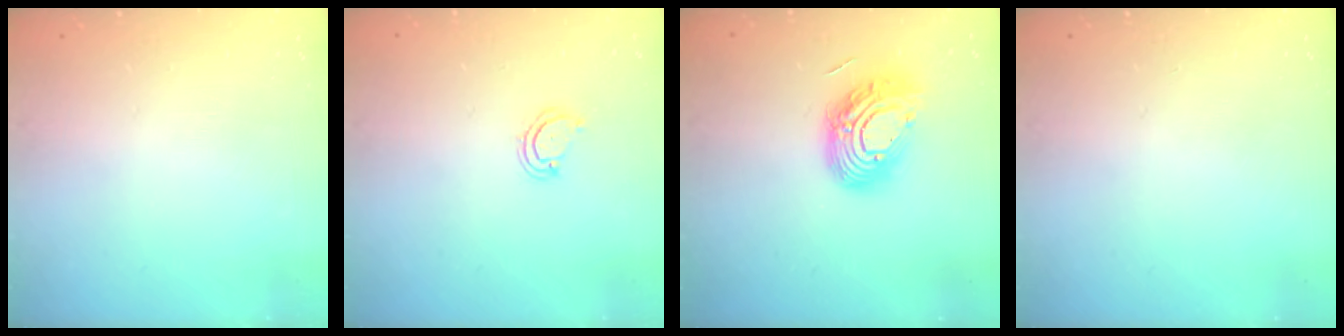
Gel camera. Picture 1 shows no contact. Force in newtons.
{"total": 3.9, "press": 3.9, "slide": 0.4}
{"total": 14.8, "press": 14.7, "slide": 1.0}
{"total": 0.0}